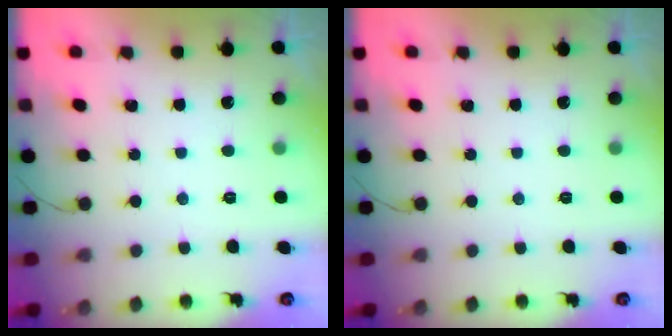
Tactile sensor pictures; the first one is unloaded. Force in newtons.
{"total": 0.0}